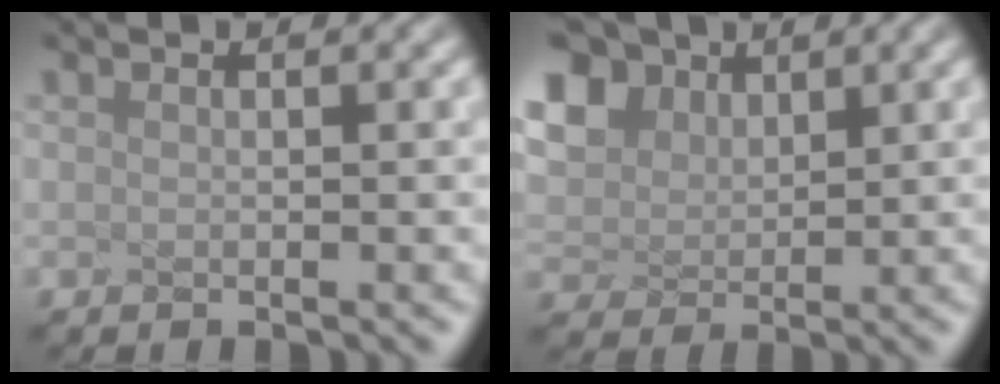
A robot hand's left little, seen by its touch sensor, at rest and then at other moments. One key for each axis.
{"total": 3.7, "fx": 2.3, "fy": 2.5, "fz": 1.5, "tx": -0.094, "ty": 0.012, "tz": 0.071}